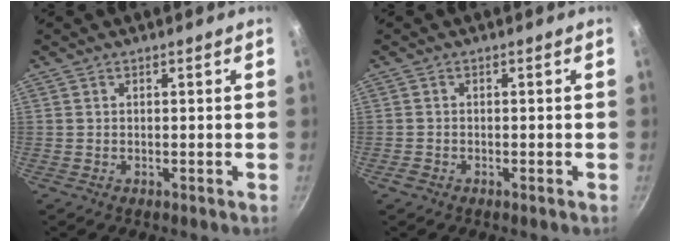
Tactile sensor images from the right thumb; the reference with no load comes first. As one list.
[{"total": 1.1, "force": [-0.9, 0.4, 0.6], "torque": [-0.018, 0.003, -0.017]}]